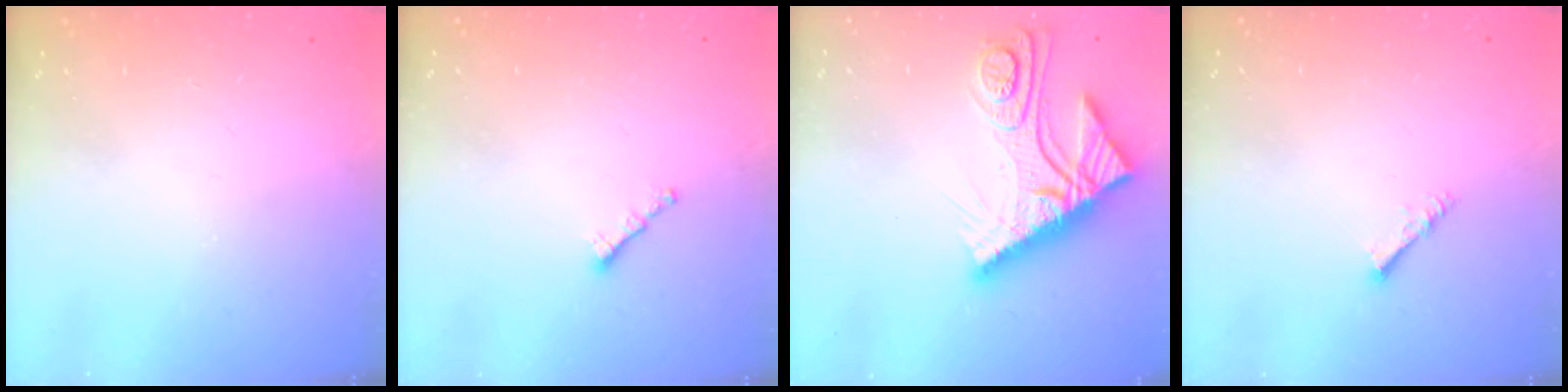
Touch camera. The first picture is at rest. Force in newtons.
{"total": 0.7, "press": 0.6, "slide": 0.4}
{"total": 15.3, "press": 15.3, "slide": 1.4}
{"total": 1.6, "press": 1.5, "slide": 0.3}